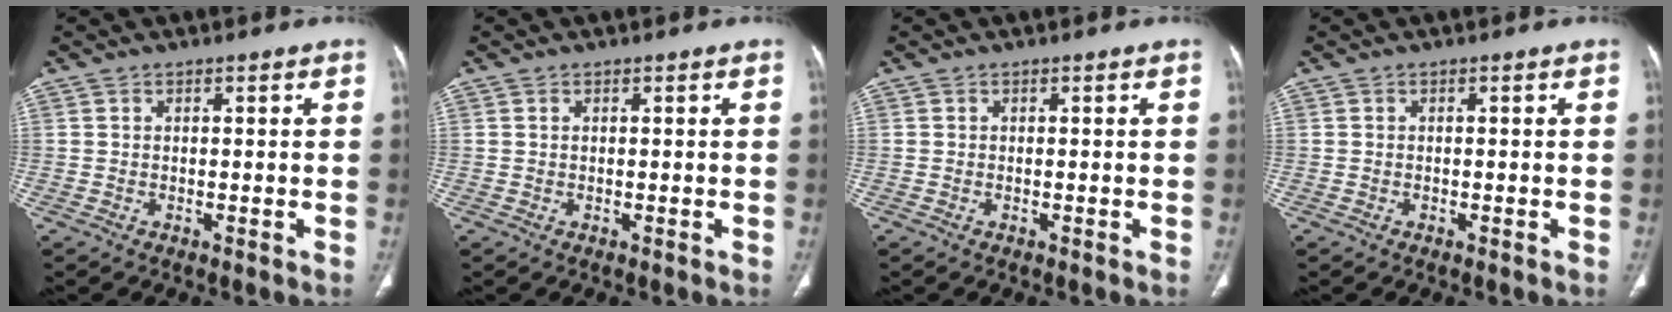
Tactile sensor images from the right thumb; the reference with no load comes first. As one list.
[{"total": 0.0}, {"total": 0.0}, {"total": 0.0}]